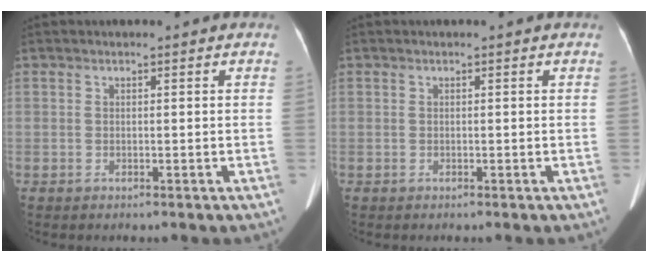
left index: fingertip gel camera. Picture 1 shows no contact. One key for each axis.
{"total": 0.0}